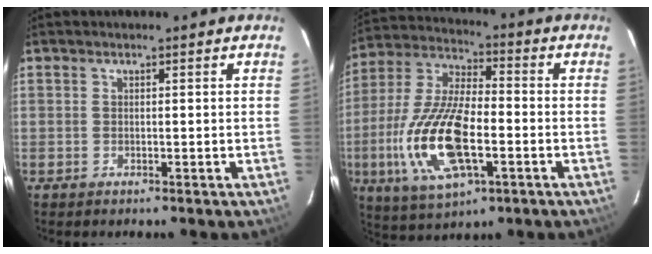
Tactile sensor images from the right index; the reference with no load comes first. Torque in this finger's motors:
{"motor_torque": [2.14, 0.00, 0.56, 0.19]}